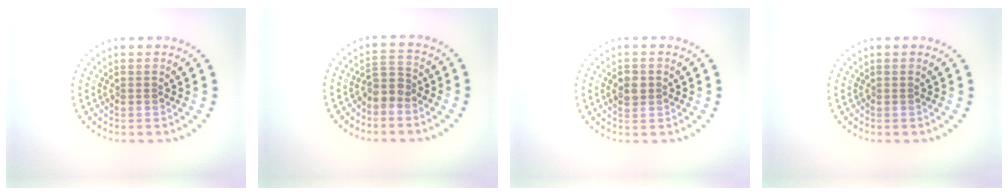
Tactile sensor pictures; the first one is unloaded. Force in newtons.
{"total": 2.2, "press": 1.8, "slide": 1.3}
{"total": 1.7, "press": 1.7, "slide": 0.2}
{"total": 0.0}